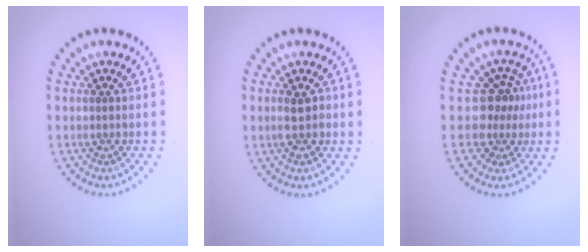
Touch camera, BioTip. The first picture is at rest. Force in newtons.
{"total": 2.0, "press": 2.0, "slide": 0.2}
{"total": 3.0, "press": 2.2, "slide": 2.1}